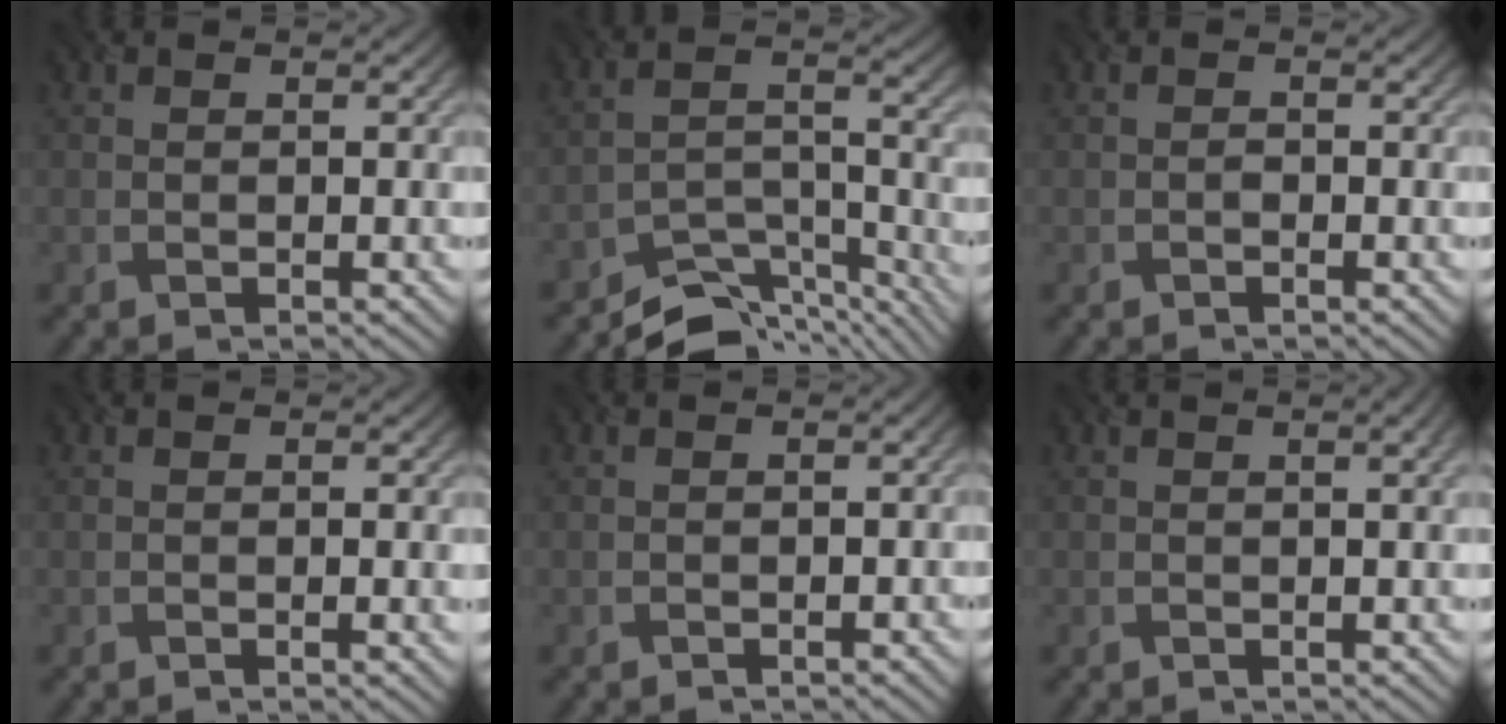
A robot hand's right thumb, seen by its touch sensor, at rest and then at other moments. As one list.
[{"total": 8.6, "force": [-7.9, 2.3, 2.8], "torque": [-0.040, -0.002, -0.142]}, {"total": 0.5, "force": [-0.4, 0.3, 0.3], "torque": [-0.003, 0.000, -0.006]}, {"total": 1.3, "force": [-0.4, 0.3, 1.2], "torque": [-0.018, -0.002, -0.005]}, {"total": 1.1, "force": [-0.9, 0.2, 0.6], "torque": [-0.008, 0.000, -0.015]}, {"total": 1.9, "force": [0.2, 0.4, 1.9], "torque": [-0.023, 0.005, -0.003]}]